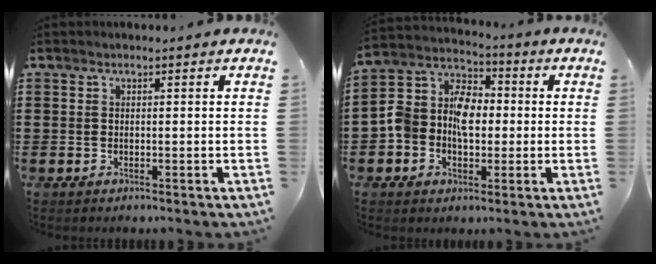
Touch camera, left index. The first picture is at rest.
{"total": 7.8, "force": [-0.9, 6.2, 4.6], "torque": [-0.122, 0.014, -0.022]}